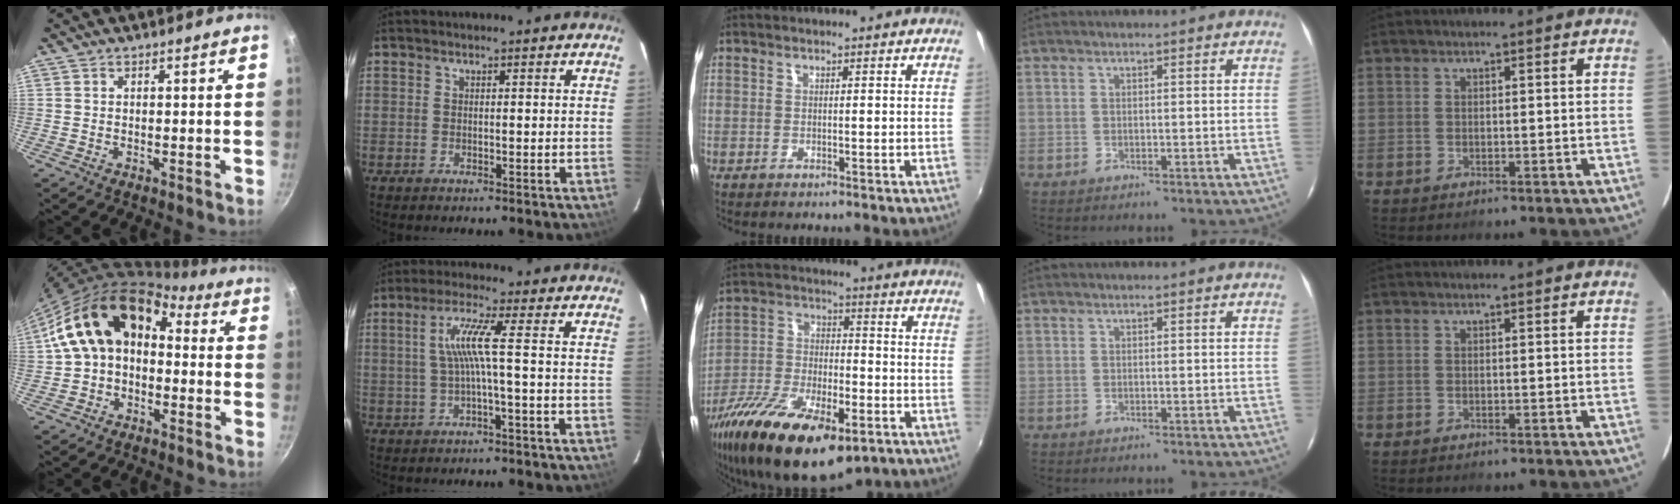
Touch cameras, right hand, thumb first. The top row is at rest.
{"thumb": {"total": 16.2, "force": [1.2, 11.5, 11.4], "torque": [-0.171, 0.051, 0.004]}, "index": {"total": 5.6, "force": [-0.4, -1.0, 5.4], "torque": [-0.114, 0.000, 0.002]}, "middle": {"total": 22.2, "force": [-13.7, 8.6, 15.3], "torque": [-0.299, -0.043, -0.236]}}